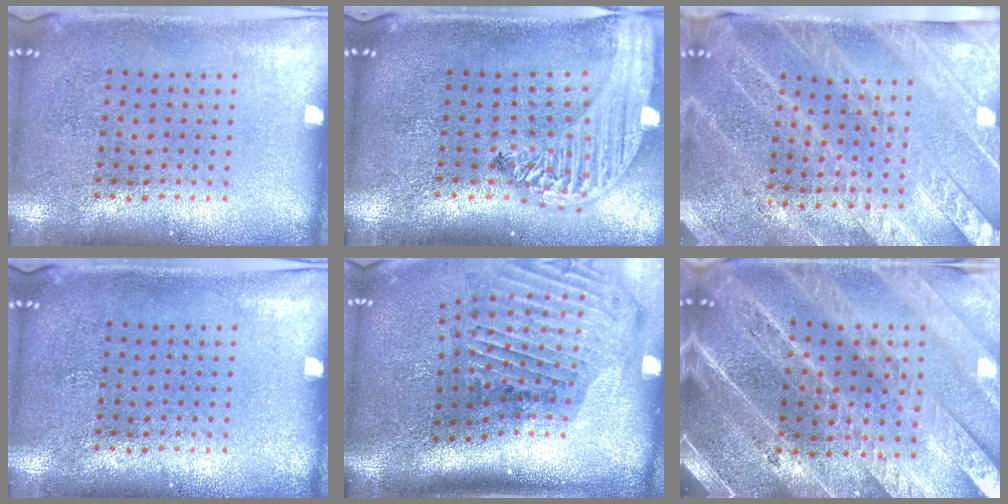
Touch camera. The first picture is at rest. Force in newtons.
{"total": 2.9, "press": 2.2, "slide": 1.8}
{"total": 3.6, "press": 3.2, "slide": 1.6}
{"total": 0.0}
{"total": 2.9, "press": 2.1, "slide": 2.0}
{"total": 5.0, "press": 4.3, "slide": 2.4}